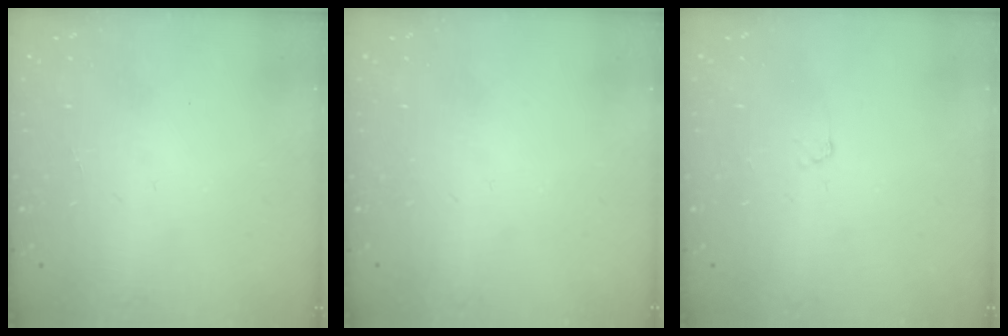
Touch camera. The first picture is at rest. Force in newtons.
{"total": 0.0}
{"total": 2.5, "press": 2.5, "slide": 0.3}